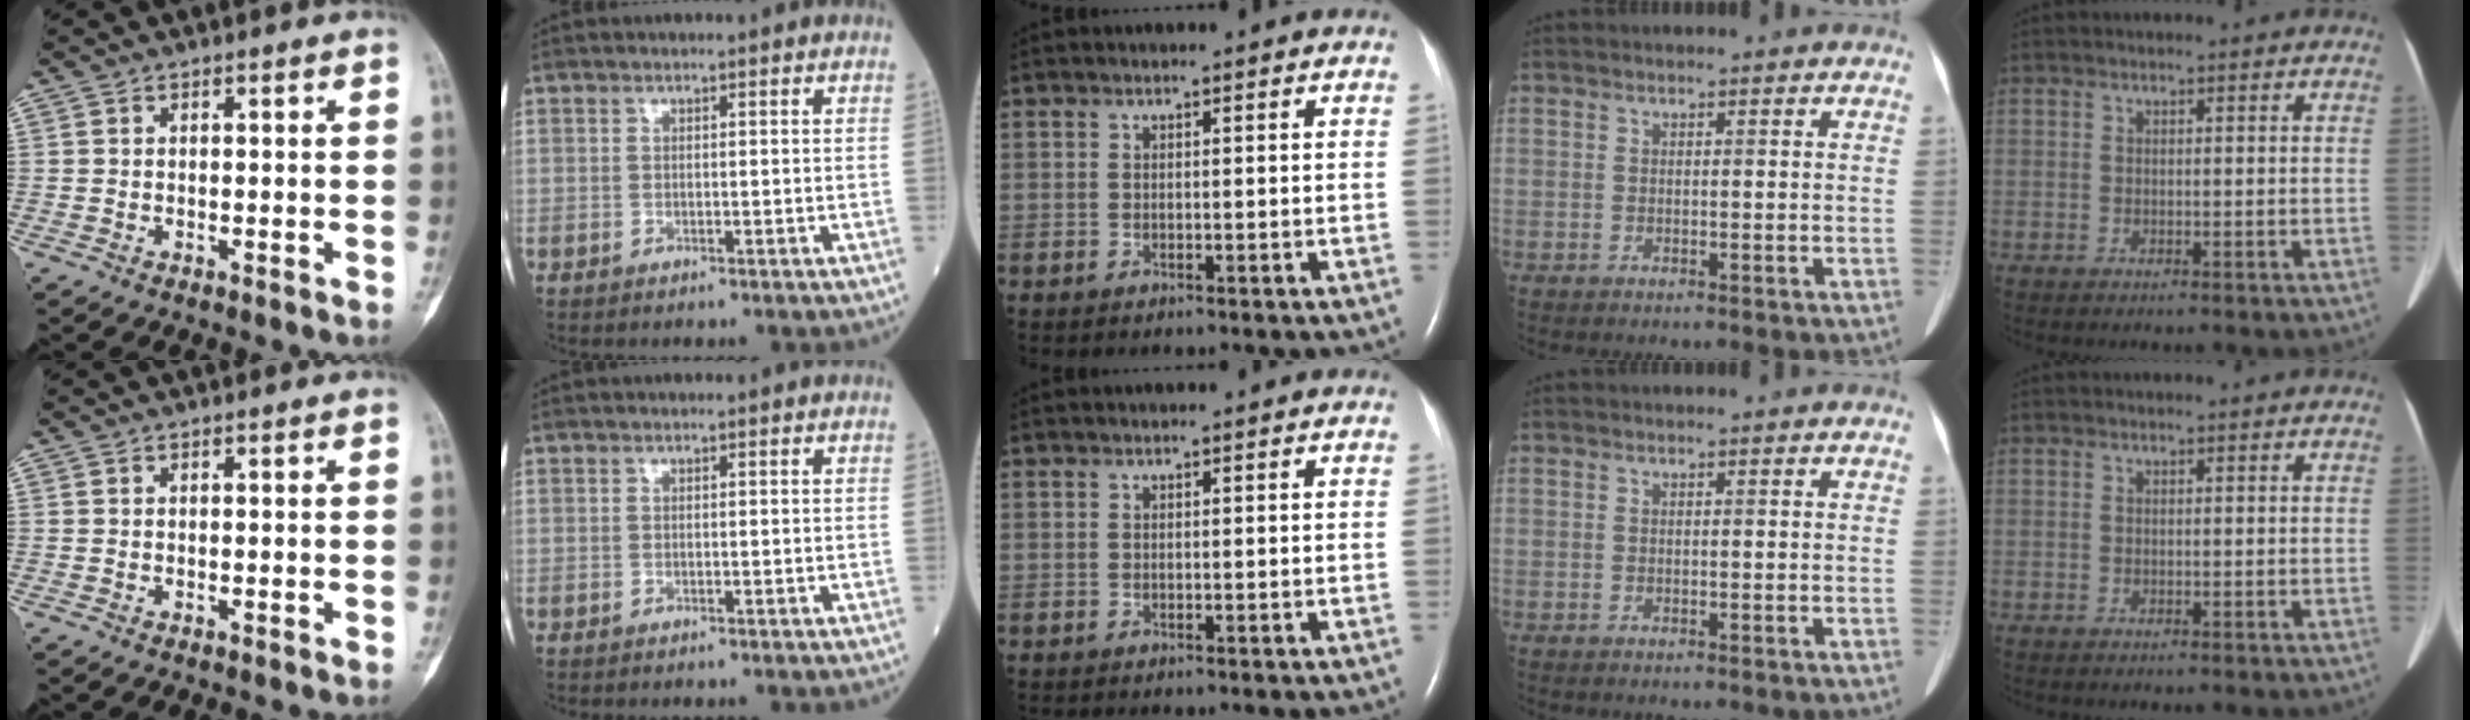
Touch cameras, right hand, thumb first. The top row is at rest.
{}